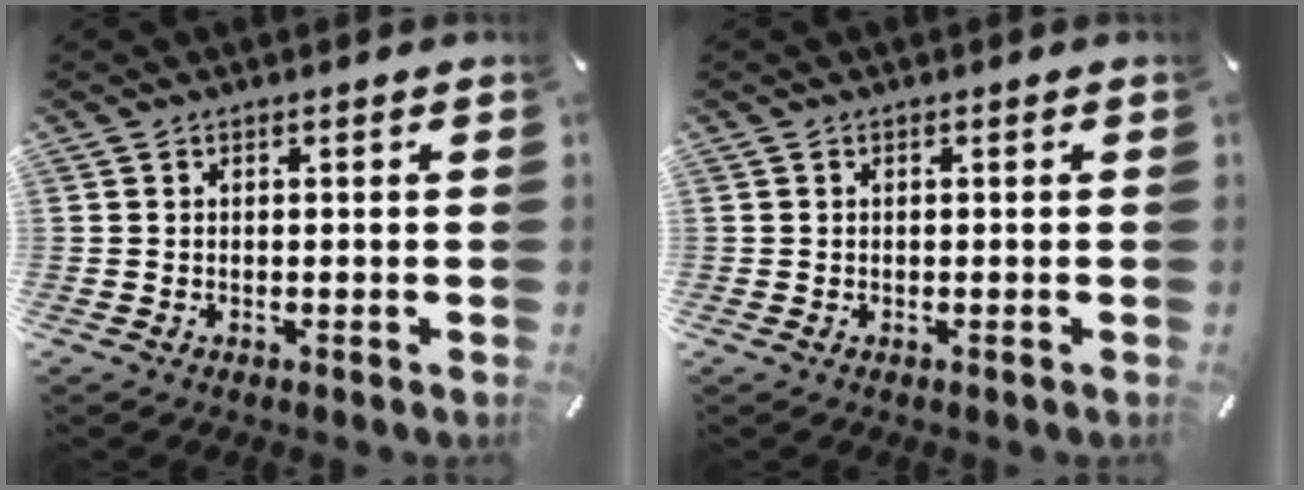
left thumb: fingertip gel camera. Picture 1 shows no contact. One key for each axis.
{"total": 0.0}